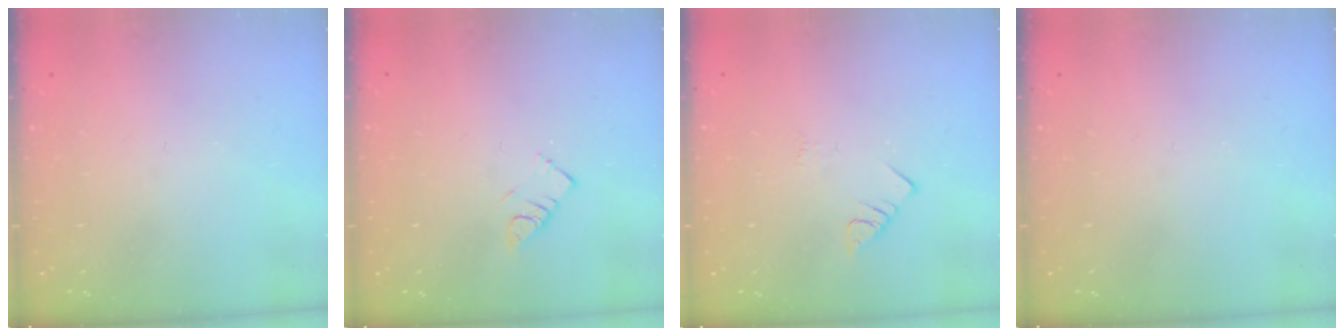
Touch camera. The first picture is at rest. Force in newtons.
{"total": 3.3, "press": 3.3, "slide": 0.5}
{"total": 2.4, "press": 2.3, "slide": 0.4}
{"total": 0.0}